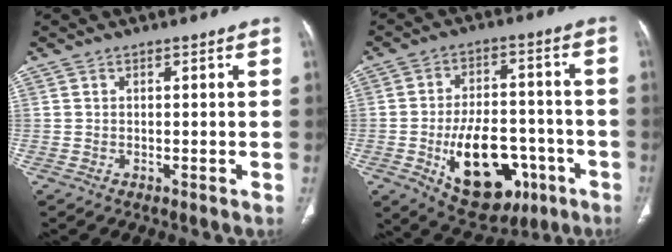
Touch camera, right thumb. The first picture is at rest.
{"total": 18.7, "force": [-6.7, 10.8, 13.8], "torque": [-0.179, 0.031, -0.084]}